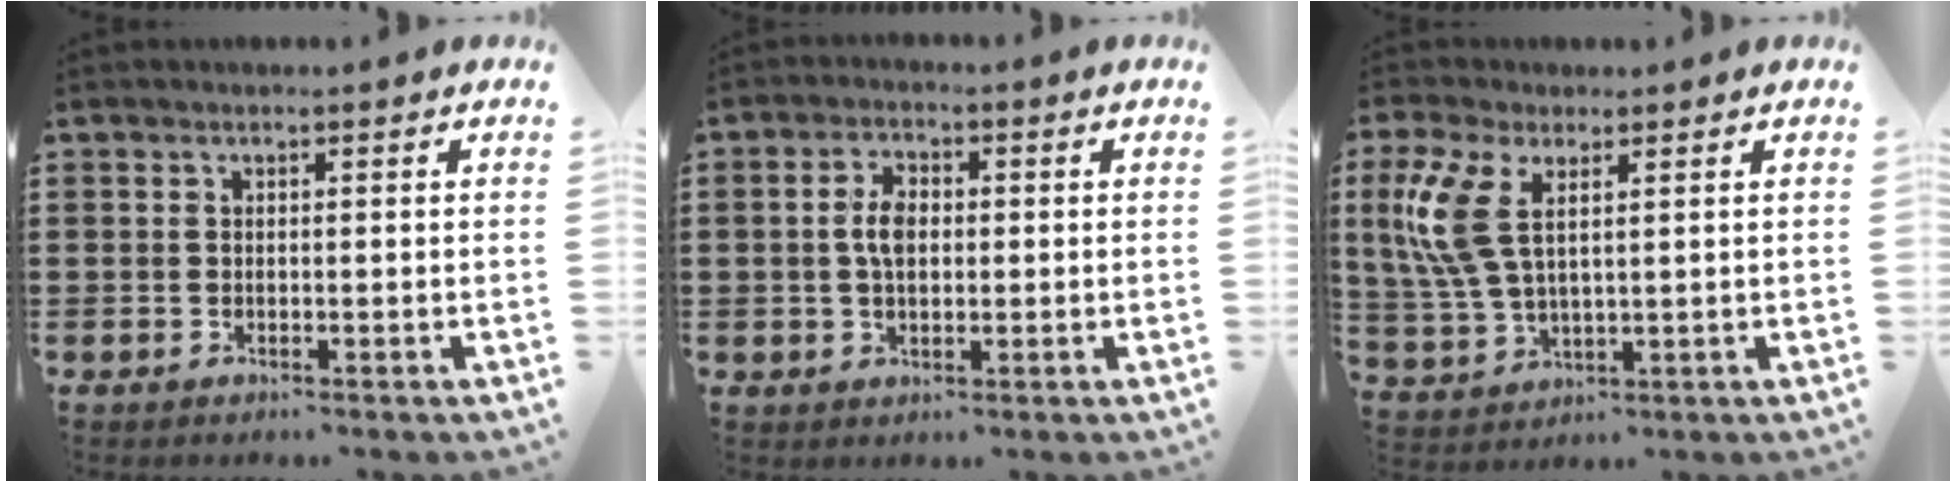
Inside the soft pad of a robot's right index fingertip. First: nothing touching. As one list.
[{"total": 4.4, "force": [0.2, 2.5, 3.7], "torque": [-0.081, 0.008, -0.001]}, {"total": 7.7, "force": [3.0, 3.5, 6.2], "torque": [-0.165, -0.001, 0.045]}]